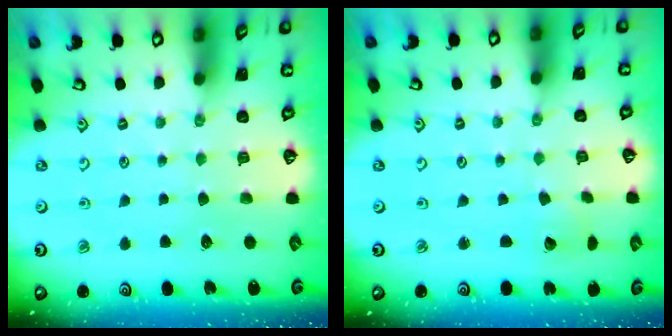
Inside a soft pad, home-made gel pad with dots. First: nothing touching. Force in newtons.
{"total": 2.5, "press": 2.5, "slide": 0.2}